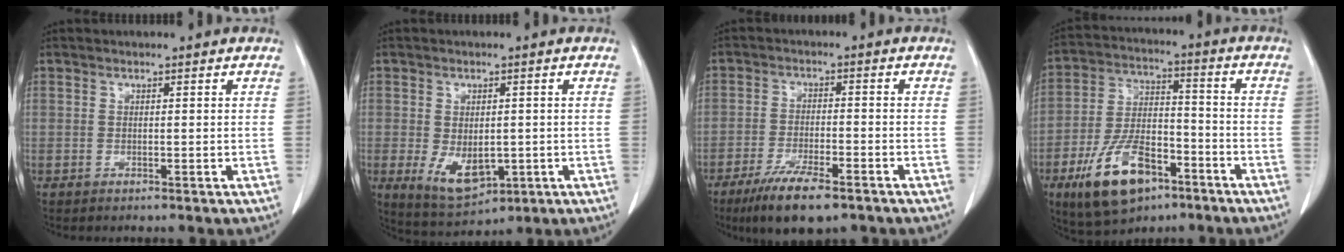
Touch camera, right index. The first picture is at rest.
{"total": 7.6, "force": [-1.6, 4.2, 6.1], "torque": [-0.110, -0.013, -0.006]}
{"total": 9.7, "force": [-6.8, 2.0, 6.7], "torque": [-0.118, -0.019, -0.109]}
{"total": 13.9, "force": [-7.7, 6.3, 9.7], "torque": [-0.193, 0.004, -0.130]}